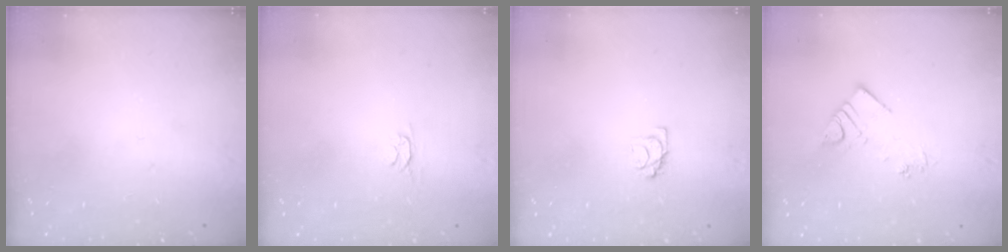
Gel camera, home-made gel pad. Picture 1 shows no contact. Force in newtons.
{"total": 2.4, "press": 2.3, "slide": 0.5}
{"total": 3.6, "press": 3.6, "slide": 0.4}
{"total": 7.3, "press": 7.2, "slide": 0.7}